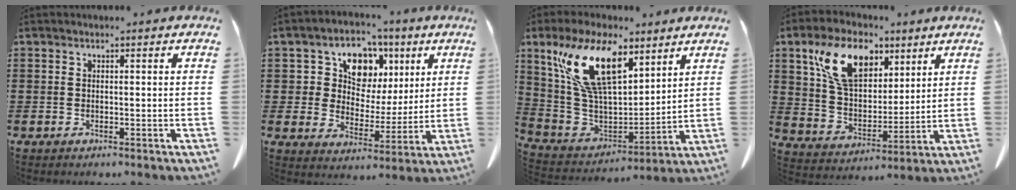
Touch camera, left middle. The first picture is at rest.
{"total": 9.4, "force": [4.4, 7.1, 4.4], "torque": [-0.110, -0.001, 0.081]}
{"total": 16.4, "force": [9.0, 7.2, 11.7], "torque": [-0.273, -0.018, 0.159]}
{"total": 12.1, "force": [6.8, 7.0, 7.1], "torque": [-0.157, 0.011, 0.132]}